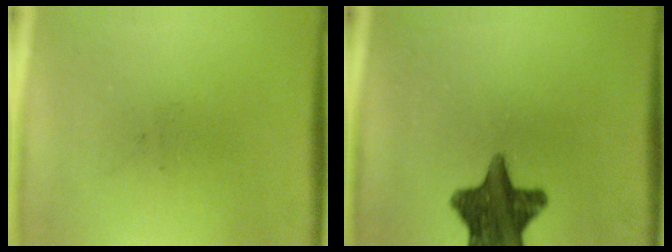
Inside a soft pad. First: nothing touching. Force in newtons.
{"total": 12.0}